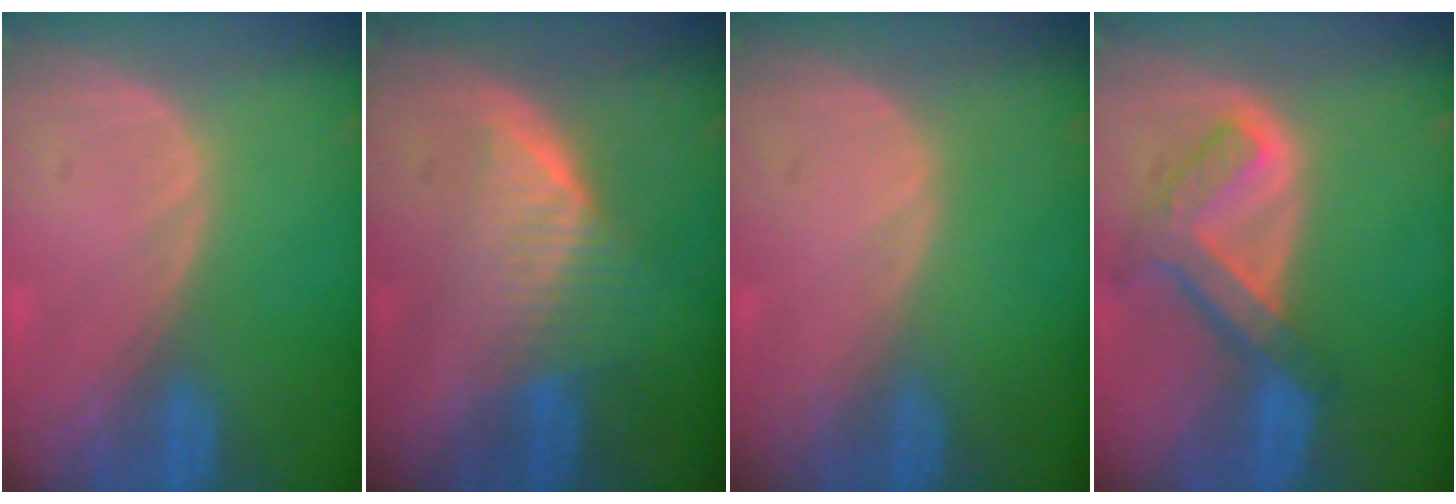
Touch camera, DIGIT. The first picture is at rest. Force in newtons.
{"total": 6.5, "press": 5.8, "slide": 2.9}
{"total": 0.0}
{"total": 7.6, "press": 6.5, "slide": 4.0}